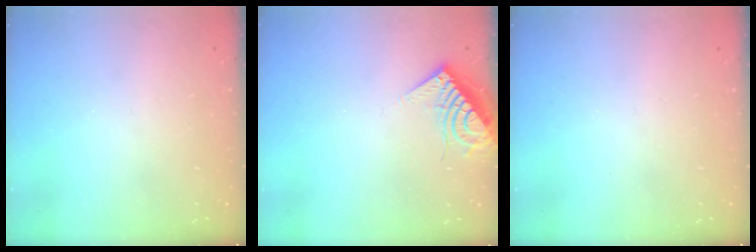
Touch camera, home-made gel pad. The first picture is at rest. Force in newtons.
{"total": 6.8, "press": 6.7, "slide": 0.8}
{"total": 0.0}